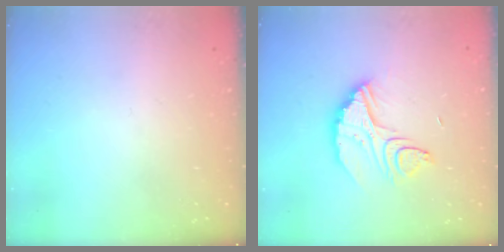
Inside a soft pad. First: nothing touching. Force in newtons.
{"total": 10.9, "press": 10.9, "slide": 0.7}